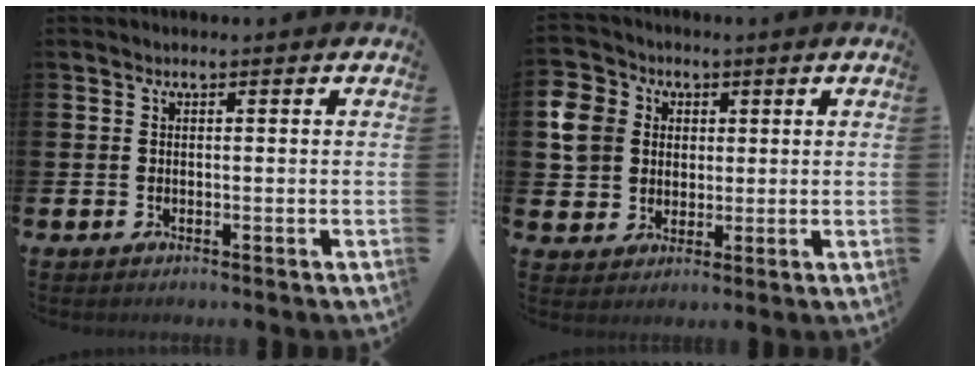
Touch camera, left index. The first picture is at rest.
{"total": 7.3, "force": [2.4, 6.6, 2.0], "torque": [-0.068, 0.016, 0.045]}